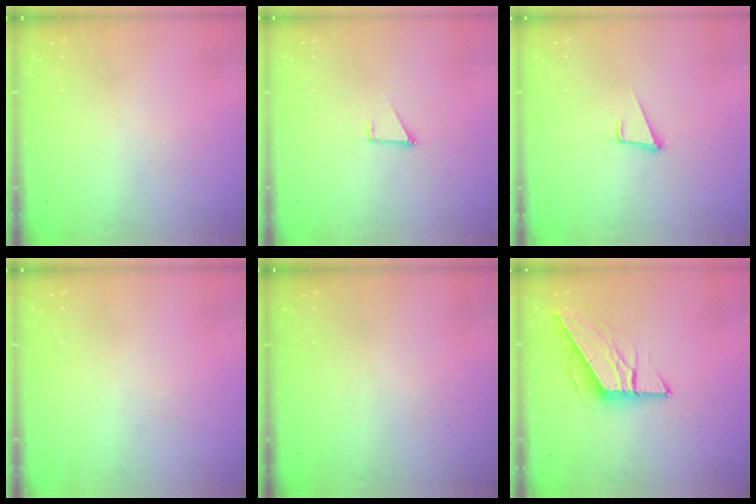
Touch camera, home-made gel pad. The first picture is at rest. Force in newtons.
{"total": 1.5, "press": 1.5, "slide": 0.1}
{"total": 3.6, "press": 2.8, "slide": 2.3}
{"total": 0.0}
{"total": 0.0}
{"total": 9.8, "press": 9.8, "slide": 0.5}